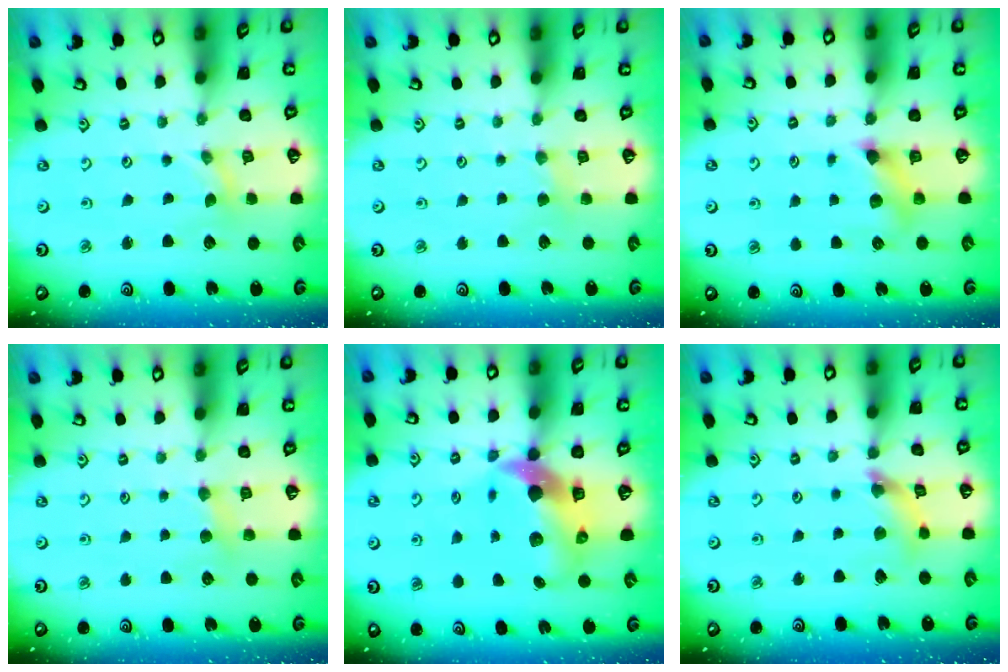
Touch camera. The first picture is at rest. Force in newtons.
{"total": 2.0, "press": 2.0, "slide": 0.4}
{"total": 6.9, "press": 6.8, "slide": 0.7}
{"total": 4.5, "press": 4.4, "slide": 0.8}
{"total": 11.0, "press": 10.8, "slide": 1.6}
{"total": 7.8, "press": 7.7, "slide": 0.7}